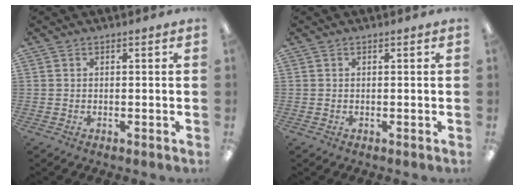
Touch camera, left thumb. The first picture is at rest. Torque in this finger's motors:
{"motor_torque": [-0.01, 0.01, -0.04, 0.03, 0.00]}